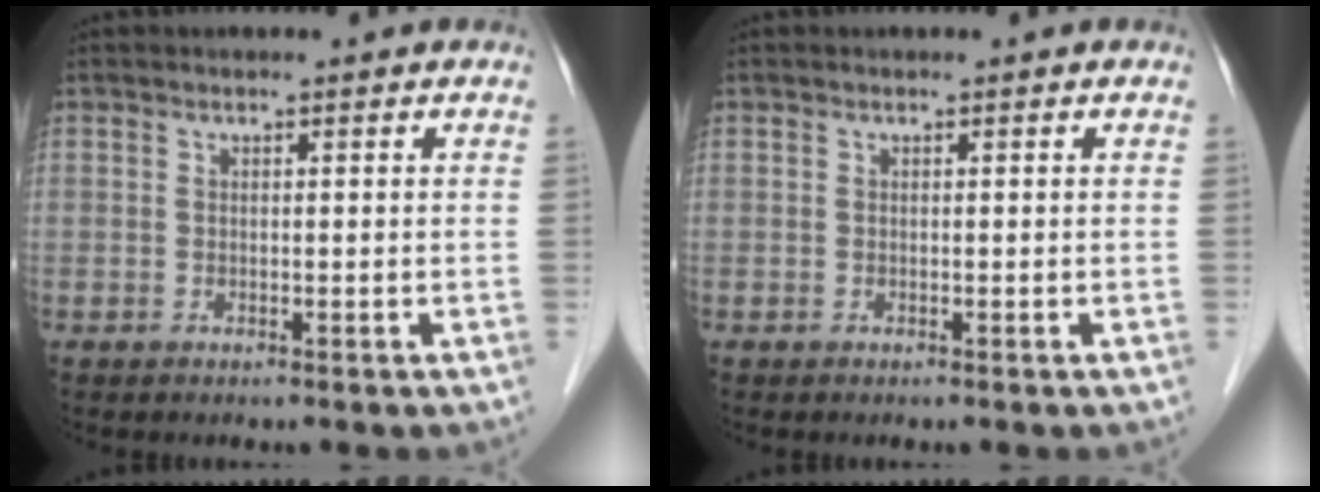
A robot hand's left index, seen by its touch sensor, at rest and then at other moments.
{"total": 0.0}